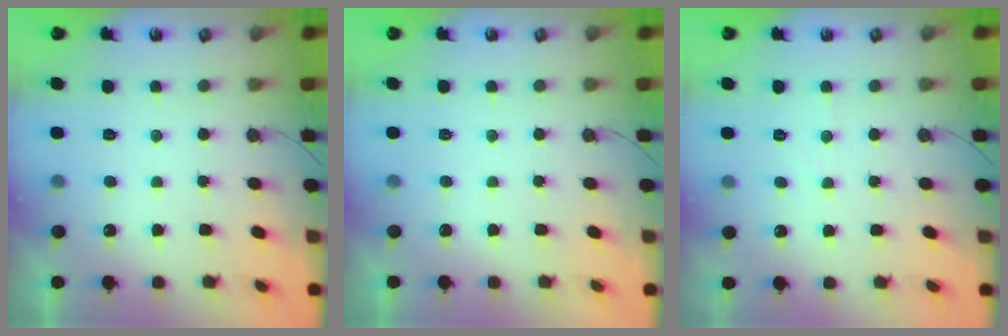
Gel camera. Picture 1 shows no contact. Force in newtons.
{"total": 0.0}
{"total": 3.0, "press": 3.0, "slide": 0.6}